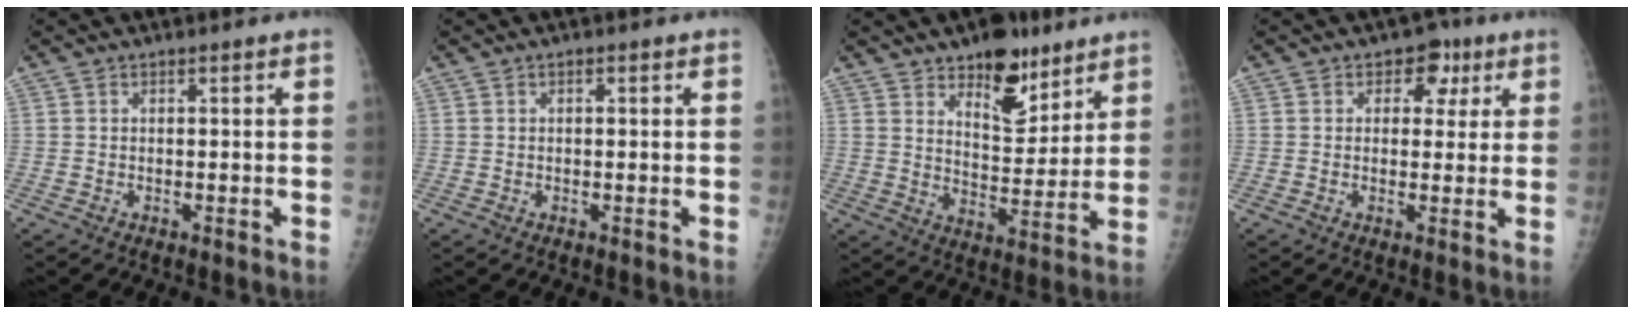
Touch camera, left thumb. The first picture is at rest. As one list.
[{"total": 1.1, "force": [0.4, 0.7, 0.7], "torque": [-0.006, 0.001, 0.004]}, {"total": 13.2, "force": [8.6, 6.8, 7.4], "torque": [-0.066, -0.056, 0.136]}, {"total": 6.1, "force": [2.4, 4.6, 3.1], "torque": [0.004, -0.001, 0.023]}]